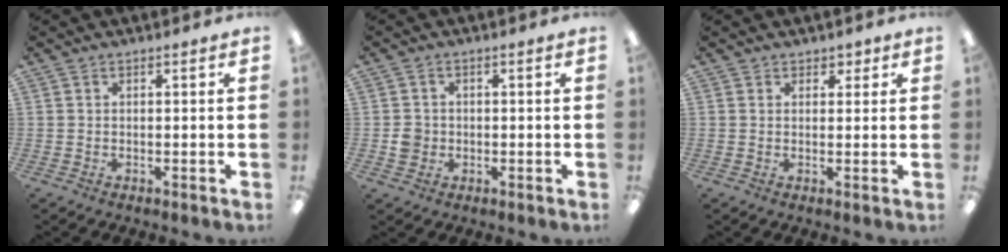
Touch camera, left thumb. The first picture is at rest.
{"total": 3.3, "force": [-0.2, 3.1, 1.1], "torque": [-0.012, 0.003, -0.006]}
{"total": 2.2, "force": [1.4, 1.6, 0.5], "torque": [0.006, -0.004, 0.022]}